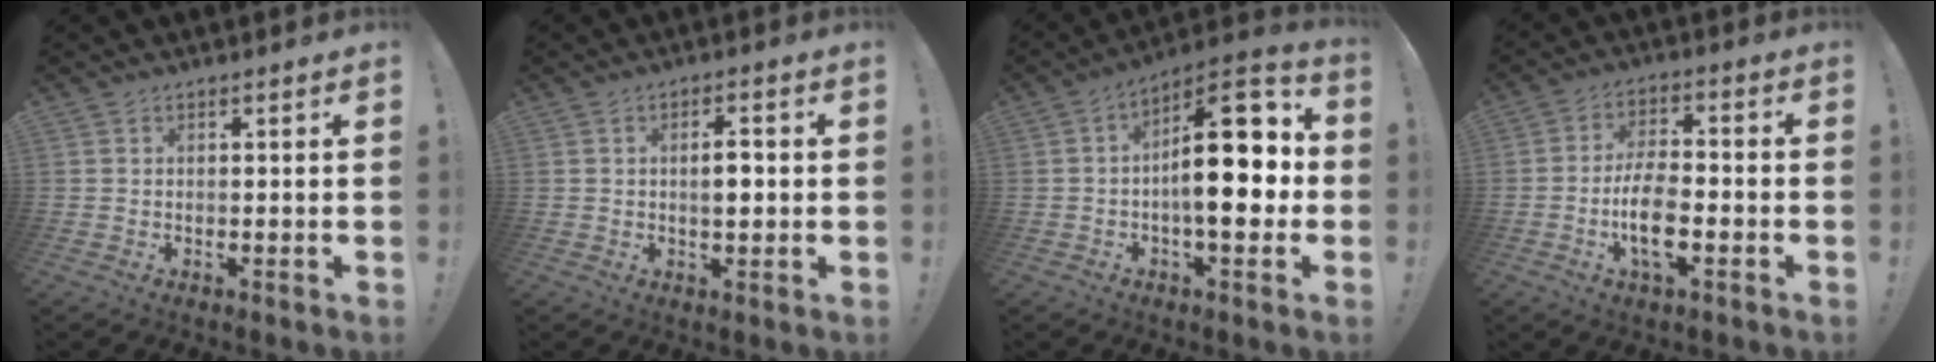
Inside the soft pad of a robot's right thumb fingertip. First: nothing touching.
{"total": 4.1, "force": [-0.1, 1.7, 3.7], "torque": [-0.046, -0.001, -0.007]}
{"total": 20.3, "force": [0.3, 8.6, 18.3], "torque": [-0.253, 0.000, 0.005]}
{"total": 11.3, "force": [-3.5, 5.0, 9.4], "torque": [-0.181, 0.003, -0.064]}